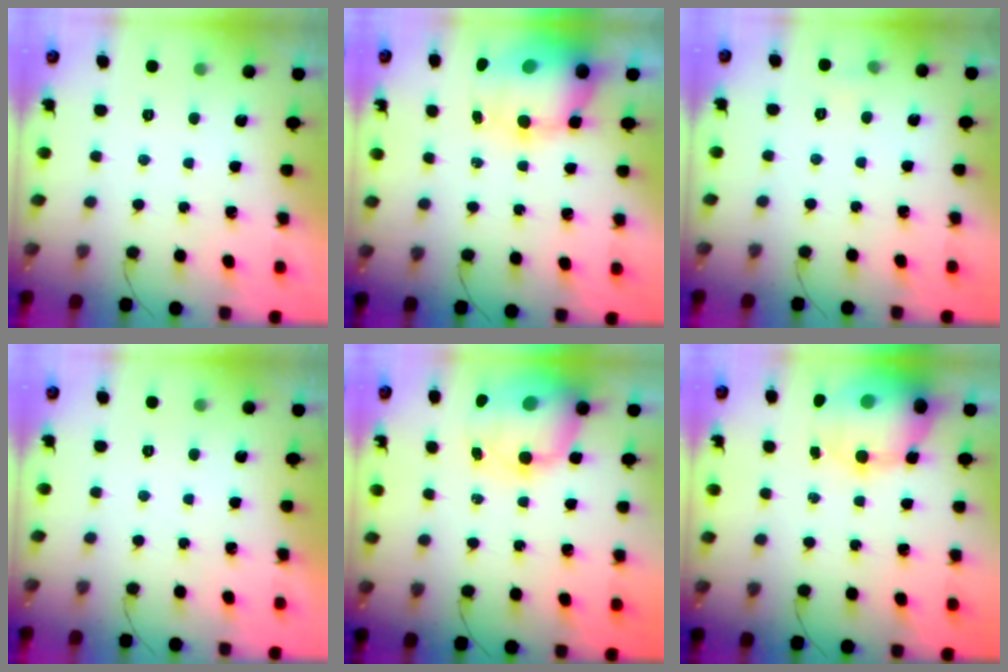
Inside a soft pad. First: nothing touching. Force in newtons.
{"total": 12.9, "press": 12.5, "slide": 3.4}
{"total": 6.7, "press": 2.8, "slide": 6.1}
{"total": 0.0}
{"total": 13.5, "press": 13.0, "slide": 3.5}
{"total": 16.2, "press": 15.6, "slide": 4.3}